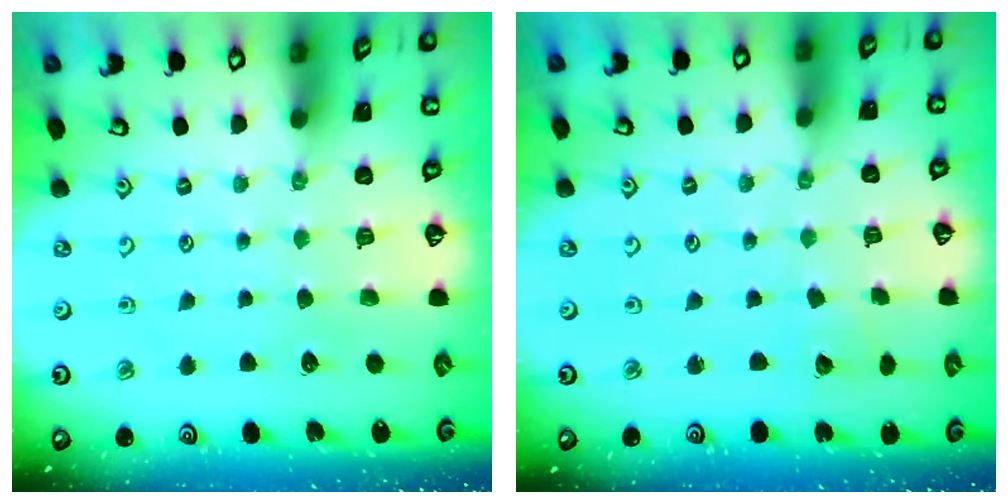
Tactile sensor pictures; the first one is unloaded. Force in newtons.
{"total": 2.9, "press": 2.9, "slide": 0.2}